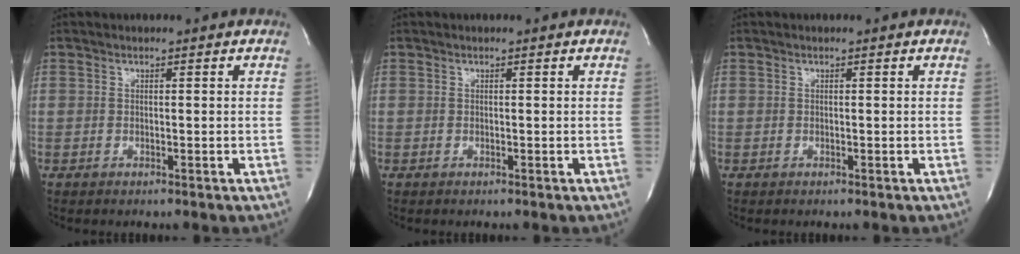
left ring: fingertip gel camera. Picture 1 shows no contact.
{"total": 0.0}
{"total": 0.0}